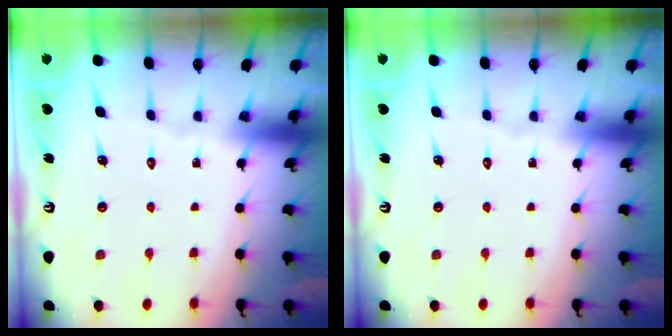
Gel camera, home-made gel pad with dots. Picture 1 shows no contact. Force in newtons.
{"total": 0.0}